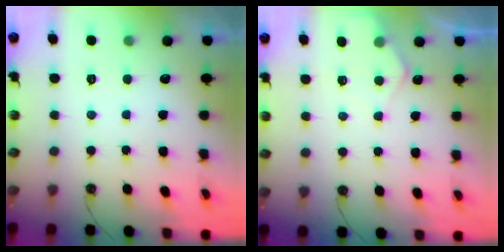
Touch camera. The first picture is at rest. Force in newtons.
{"total": 5.3, "press": 5.2, "slide": 0.7}